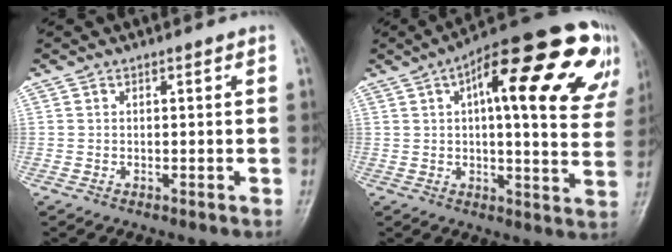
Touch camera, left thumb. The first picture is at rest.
{"total": 26.3, "force": [10.7, 8.7, 22.4], "torque": [-0.271, 0.017, 0.137]}